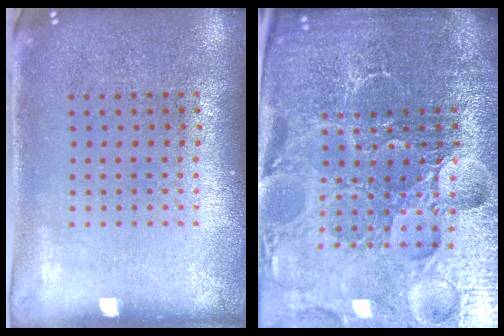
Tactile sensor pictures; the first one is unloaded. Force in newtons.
{"total": 6.5, "press": 5.9, "slide": 2.9}